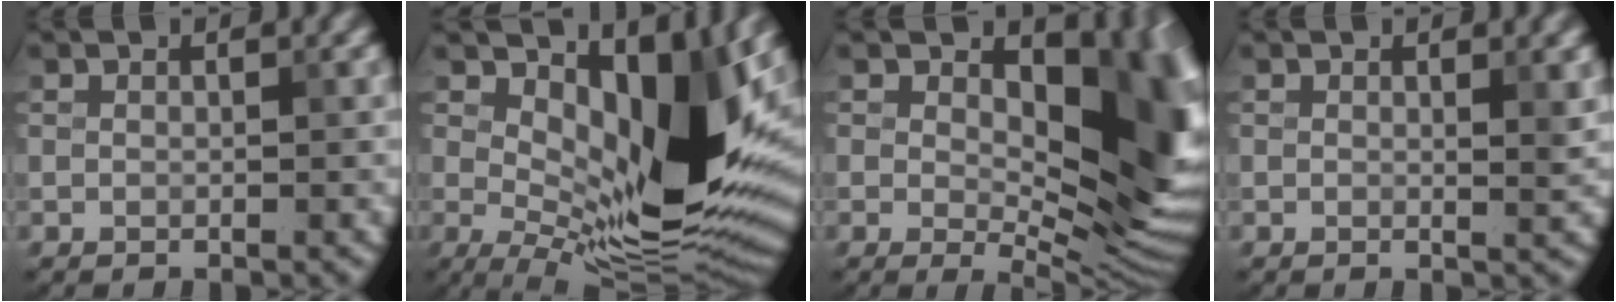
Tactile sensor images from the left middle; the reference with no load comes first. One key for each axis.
{"total": 11.5, "fx": 3.3, "fy": 4.6, "fz": 10.1, "tx": -0.157, "ty": -0.023, "tz": 0.068}
{"total": 13.8, "fx": 2.4, "fy": 7.4, "fz": 11.4, "tx": -0.135, "ty": -0.012, "tz": 0.043}
{"total": 1.2, "fx": 0.5, "fy": 0.2, "fz": 1.1, "tx": -0.012, "ty": -0.002, "tz": 0.003}